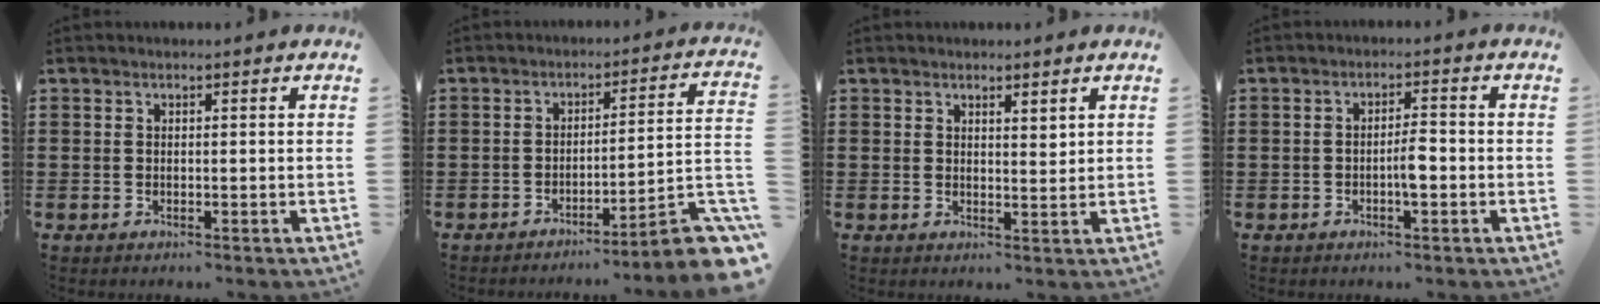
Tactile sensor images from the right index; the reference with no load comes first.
{"total": 6.0, "force": [-4.3, -0.2, 4.2], "torque": [-0.059, -0.026, -0.087]}
{"total": 1.7, "force": [1.5, 0.5, 0.6], "torque": [-0.007, 0.002, 0.026]}
{"total": 3.4, "force": [-1.0, 0.8, 3.2], "torque": [-0.064, 0.002, -0.021]}